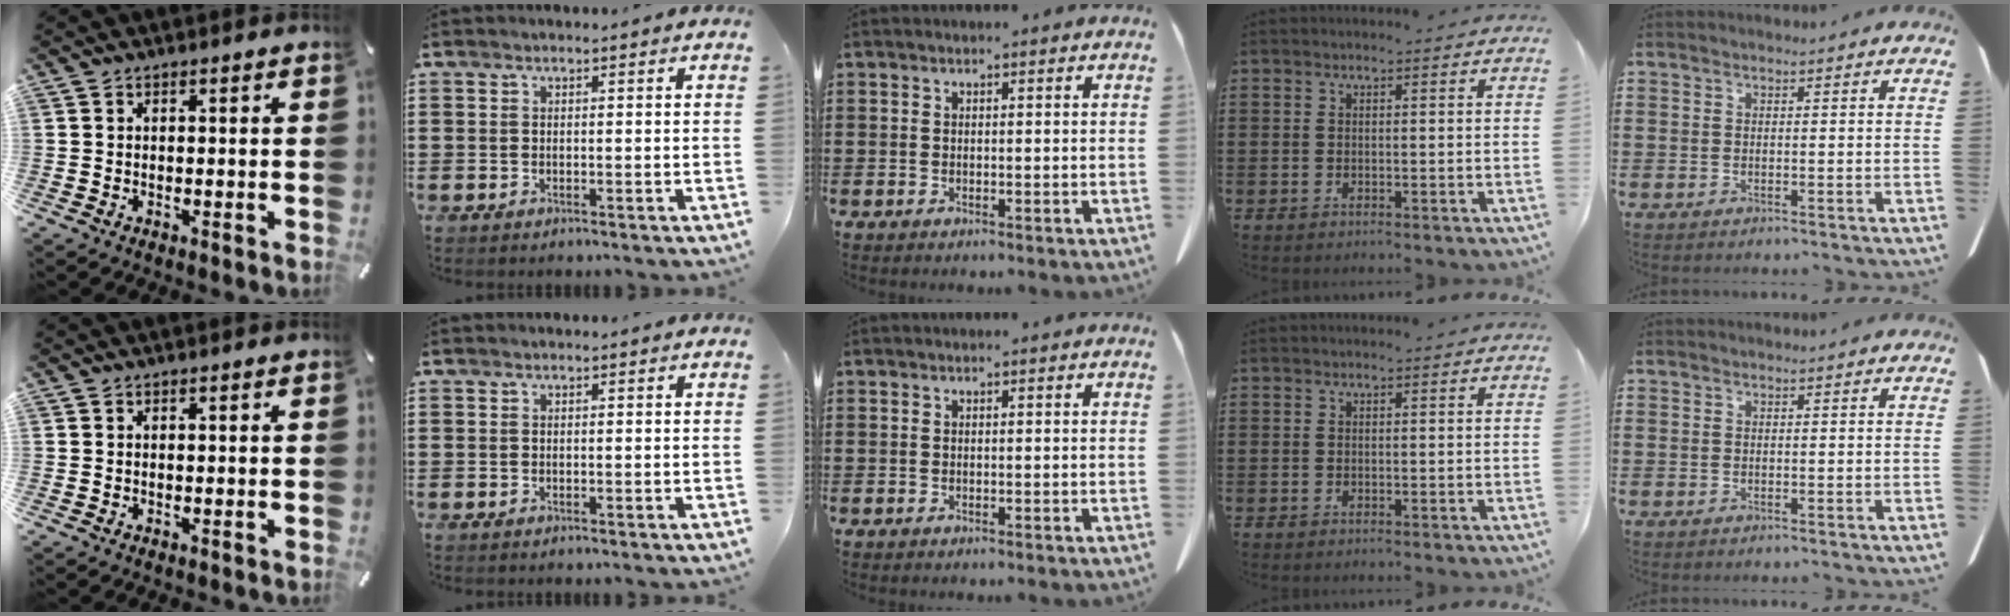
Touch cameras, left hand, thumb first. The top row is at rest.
{}